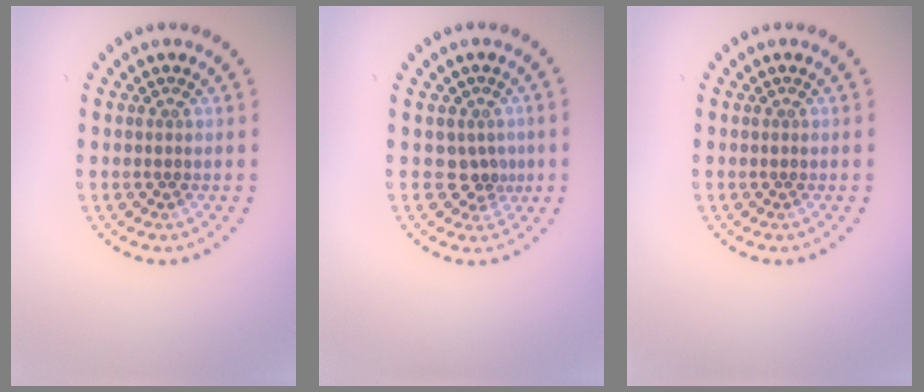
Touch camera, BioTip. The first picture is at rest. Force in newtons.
{"total": 2.0, "press": 1.5, "slide": 1.3}
{"total": 0.0}